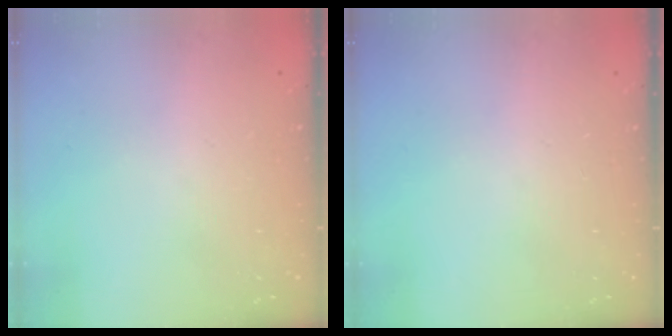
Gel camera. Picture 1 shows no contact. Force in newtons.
{"total": 0.0}